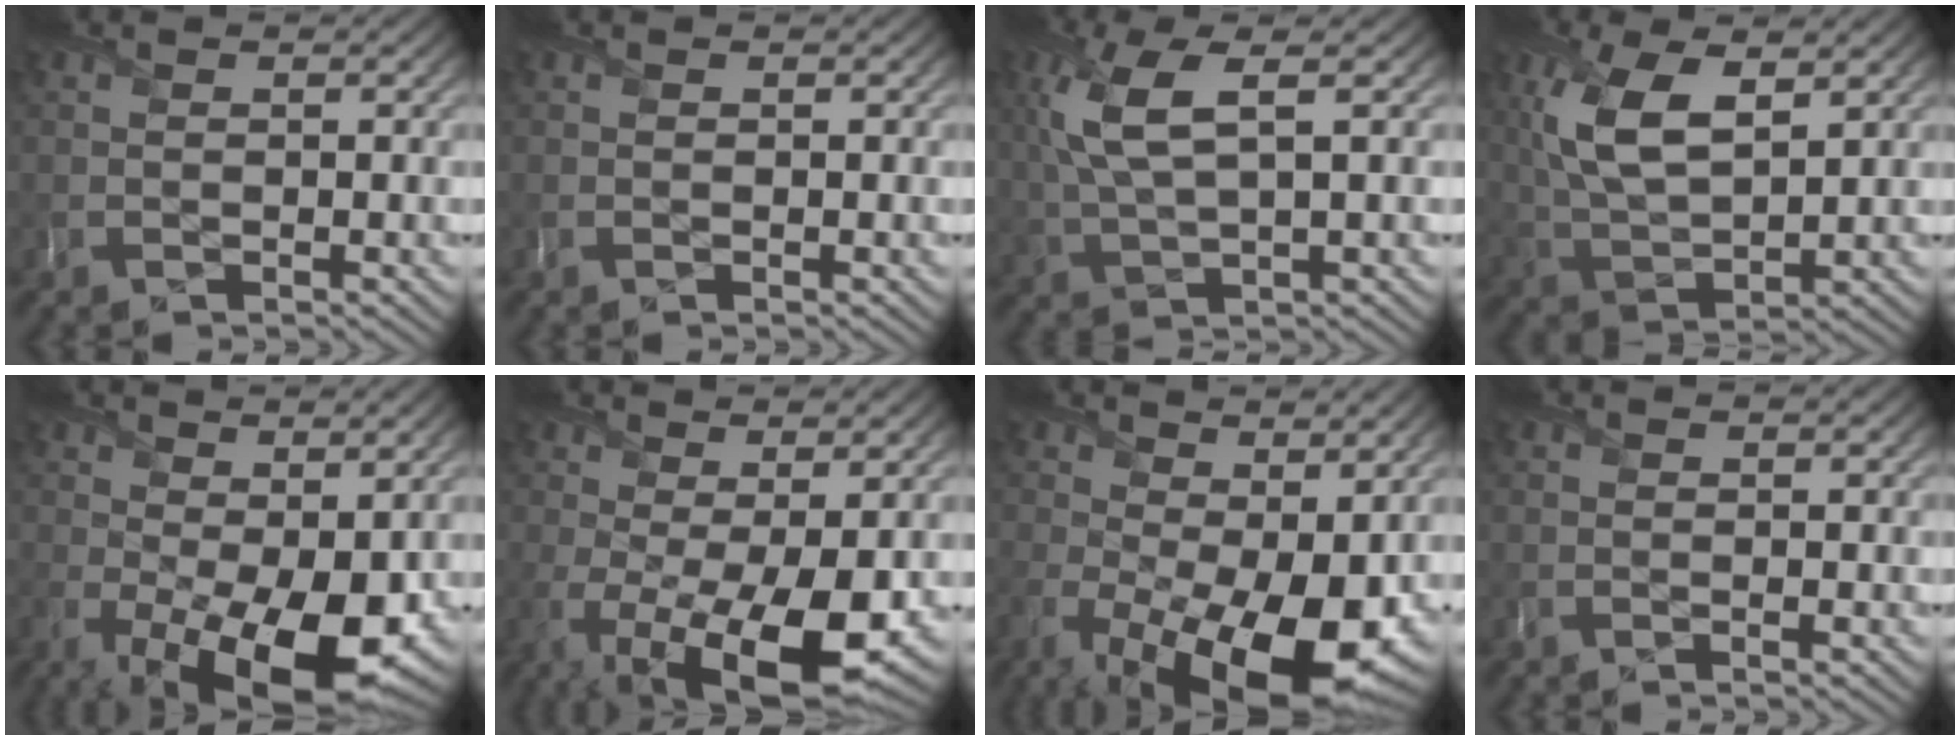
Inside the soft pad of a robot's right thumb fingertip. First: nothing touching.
{"total": 0.0}
{"total": 7.8, "force": [2.3, 2.5, 7.0], "torque": [-0.173, 0.012, 0.044]}
{"total": 9.6, "force": [3.4, 4.4, 7.8], "torque": [-0.186, 0.005, 0.064]}
{"total": 12.6, "force": [-2.7, 6.5, 10.5], "torque": [-0.189, -0.043, -0.018]}
{"total": 11.7, "force": [-2.7, 4.9, 10.3], "torque": [-0.187, -0.029, -0.021]}
{"total": 16.3, "force": [-4.1, 8.4, 13.4], "torque": [-0.244, -0.059, -0.030]}
{"total": 0.9, "force": [-0.3, 0.0, 0.9], "torque": [-0.021, -0.002, -0.007]}